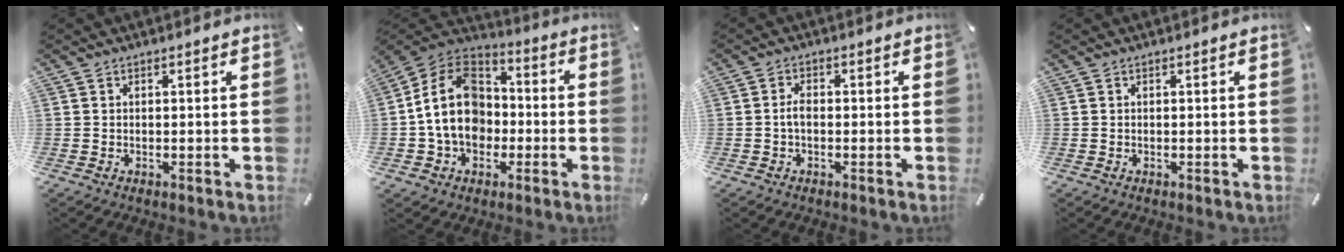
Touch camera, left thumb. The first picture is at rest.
{"total": 15.4, "force": [-2.4, 12.6, 8.5], "torque": [-0.184, 0.024, -0.044]}
{"total": 2.3, "force": [-0.5, 1.0, 2.0], "torque": [-0.045, 0.002, -0.012]}
{"total": 0.0}